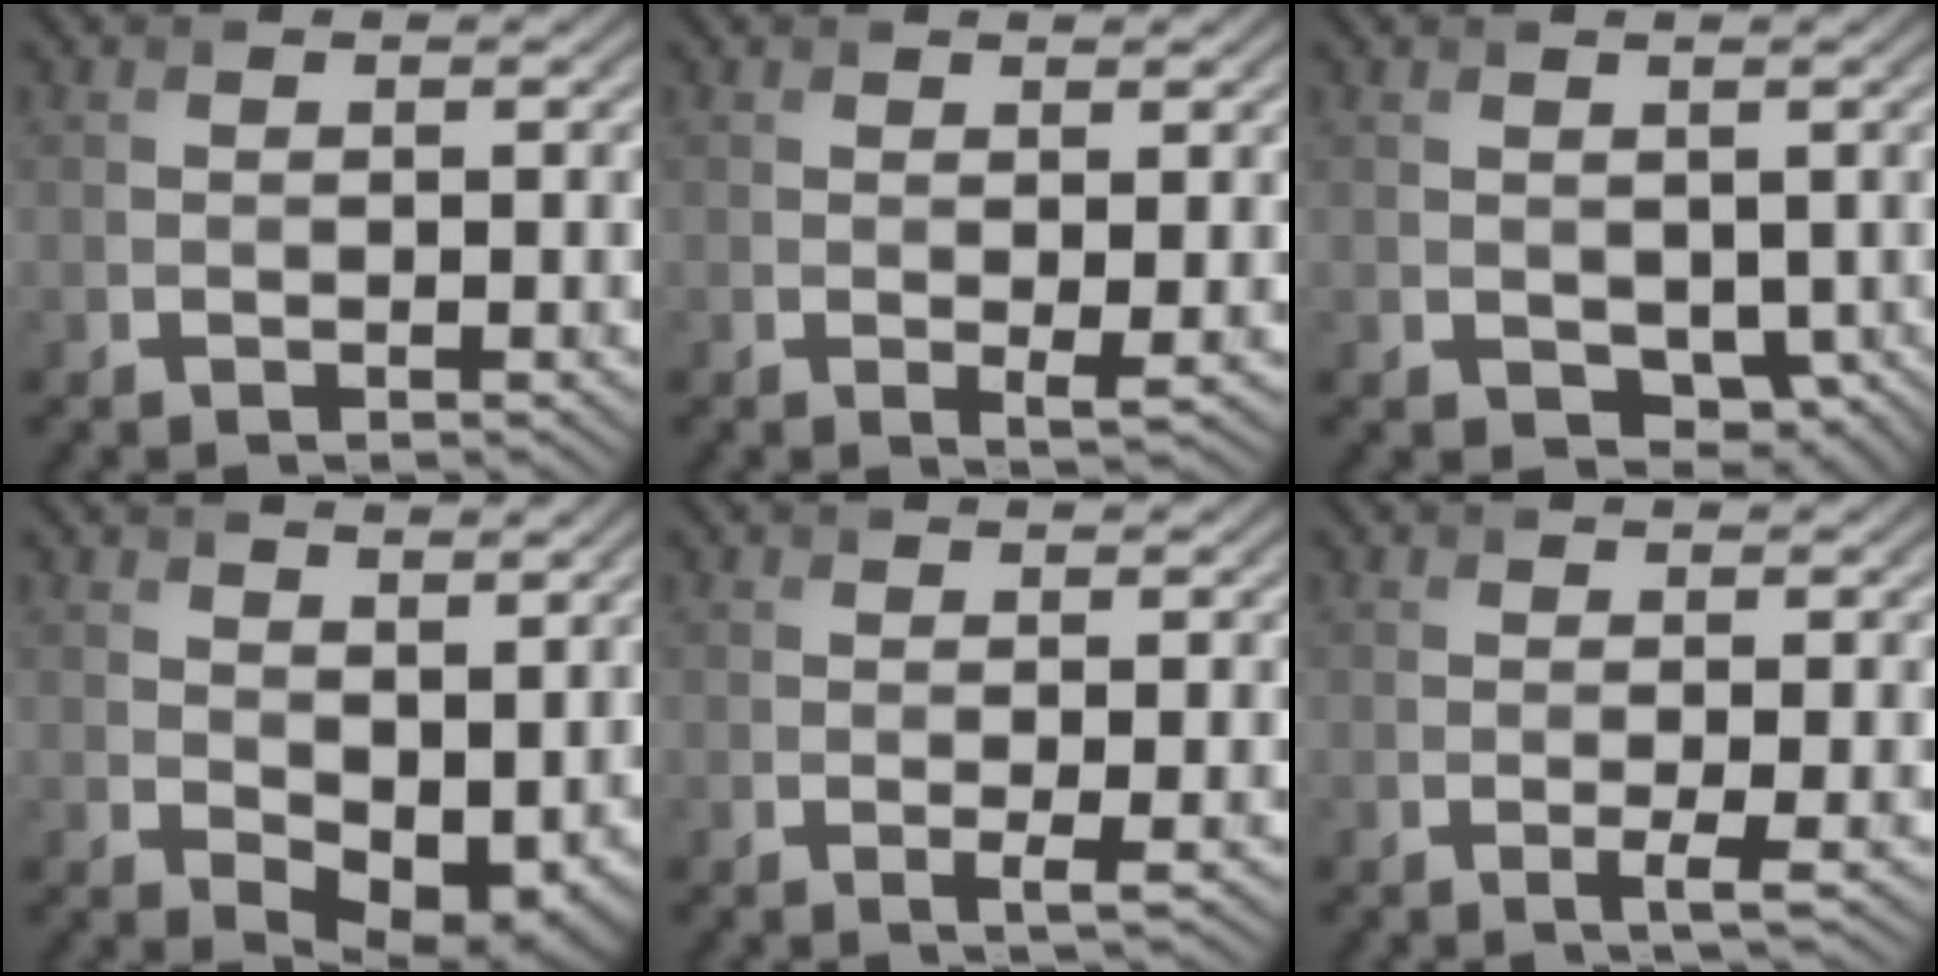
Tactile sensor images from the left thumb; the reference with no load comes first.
{"total": 1.1, "force": [0.6, -0.1, 0.9], "torque": [-0.014, -0.004, 0.009]}
{"total": 3.2, "force": [-0.1, 2.4, 2.1], "torque": [-0.041, -0.015, 0.001]}
{"total": 7.9, "force": [1.8, 5.1, 5.8], "torque": [-0.098, -0.025, 0.048]}
{"total": 1.1, "force": [0.0, 0.0, 1.1], "torque": [-0.023, -0.004, -0.004]}
{"total": 1.5, "force": [-0.3, 0.1, 1.5], "torque": [-0.030, -0.004, -0.008]}